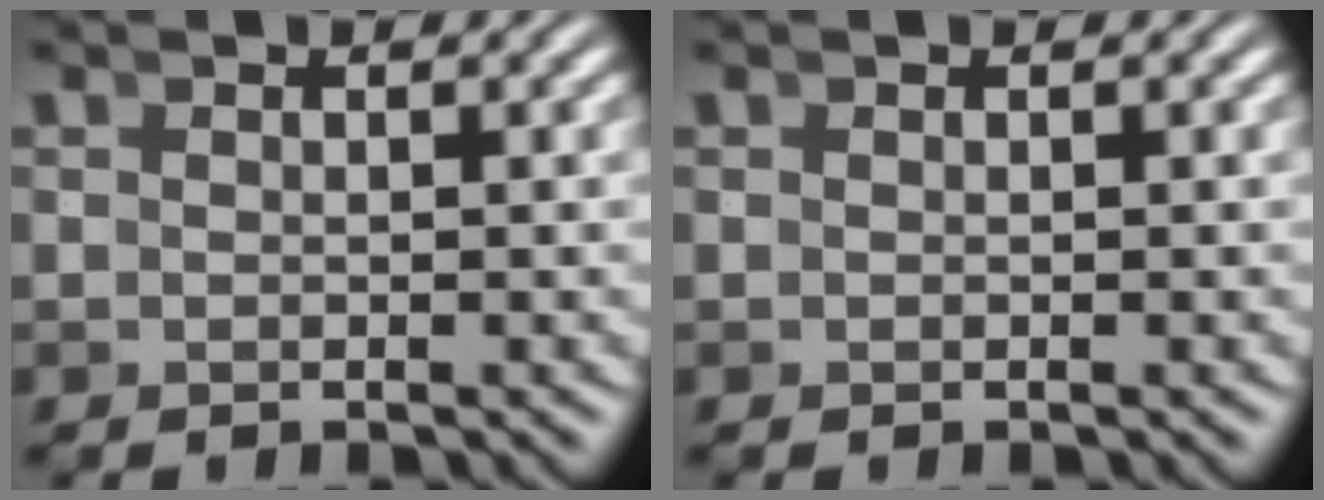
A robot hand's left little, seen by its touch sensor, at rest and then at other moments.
{"total": 0.0}